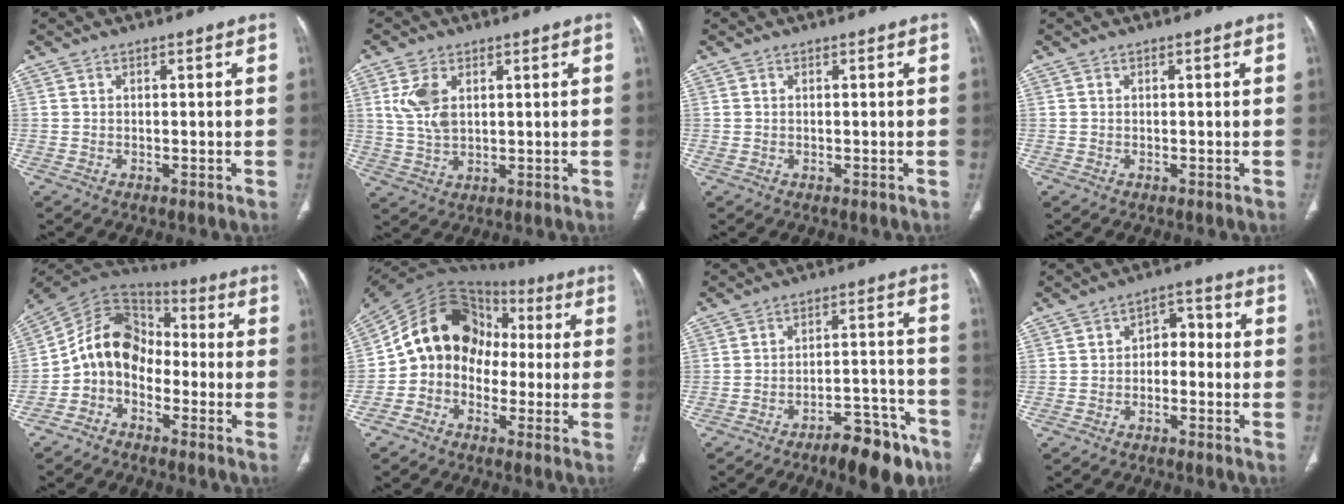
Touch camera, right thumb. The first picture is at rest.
{"total": 6.8, "force": [2.1, 4.0, 5.1], "torque": [-0.105, -0.003, 0.049]}
{"total": 0.0}
{"total": 0.0}
{"total": 11.7, "force": [-3.2, 9.1, 6.8], "torque": [-0.100, 0.071, -0.076]}
{"total": 14.2, "force": [-1.1, 11.9, 7.6], "torque": [-0.096, 0.054, -0.033]}
{"total": 11.9, "force": [-8.4, 4.0, 7.5], "torque": [-0.085, 0.069, -0.125]}
{"total": 5.1, "force": [-1.0, 3.6, 3.5], "torque": [-0.030, 0.033, -0.029]}